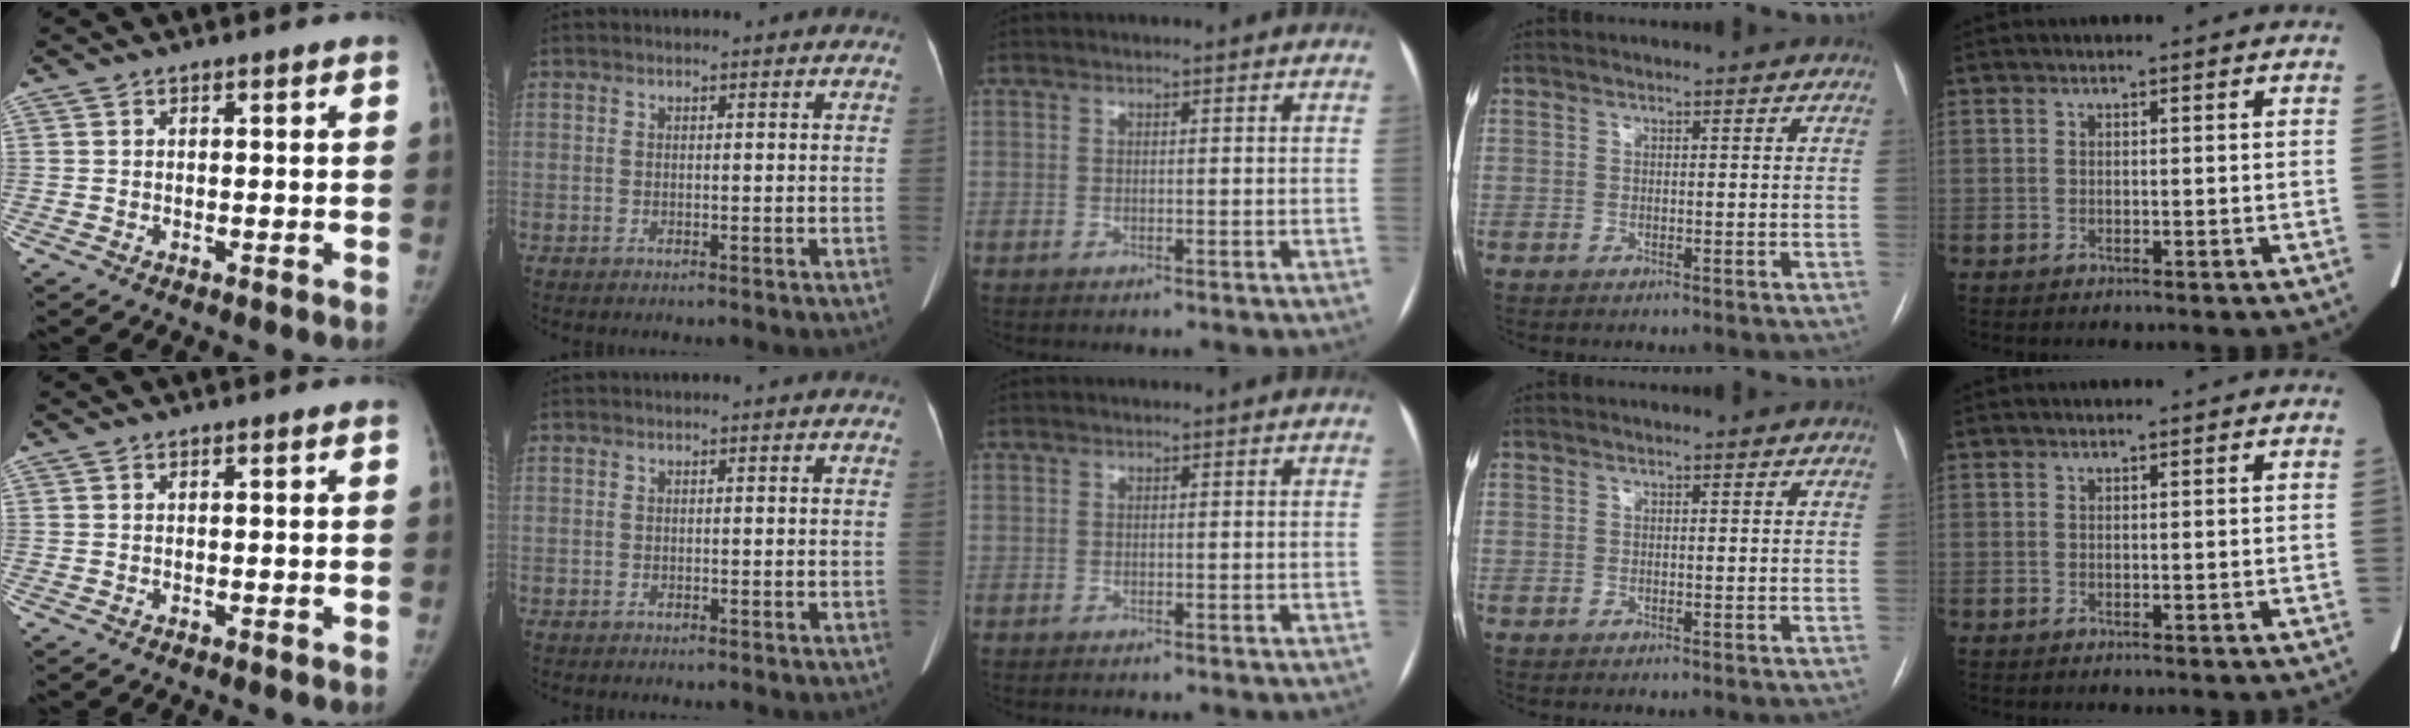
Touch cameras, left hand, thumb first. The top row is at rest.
{}